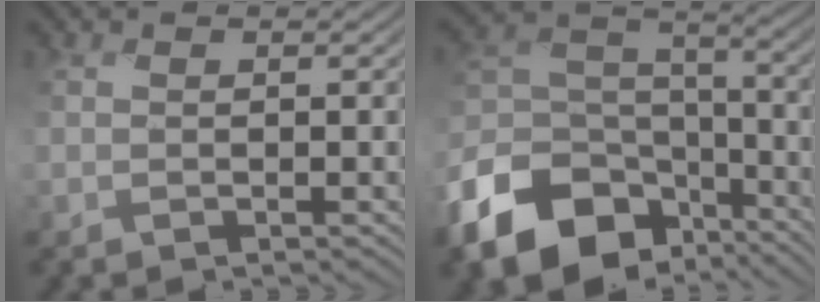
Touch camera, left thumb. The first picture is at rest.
{"total": 16.0, "force": [-8.7, 10.6, 8.3], "torque": [-0.223, -0.041, -0.160]}